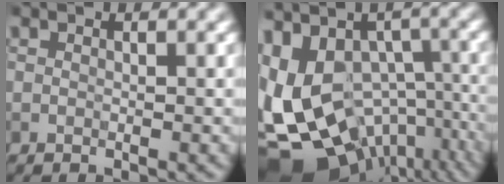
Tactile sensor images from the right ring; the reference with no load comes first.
{"total": 15.3, "force": [-6.5, 10.5, 9.0], "torque": [-0.194, -0.018, -0.035]}